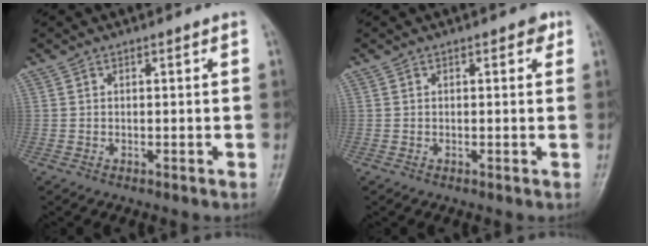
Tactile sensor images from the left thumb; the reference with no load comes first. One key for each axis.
{"total": 1.7, "fx": 0.8, "fy": 1.0, "fz": 1.1, "tx": -0.003, "ty": 0.000, "tz": 0.006}